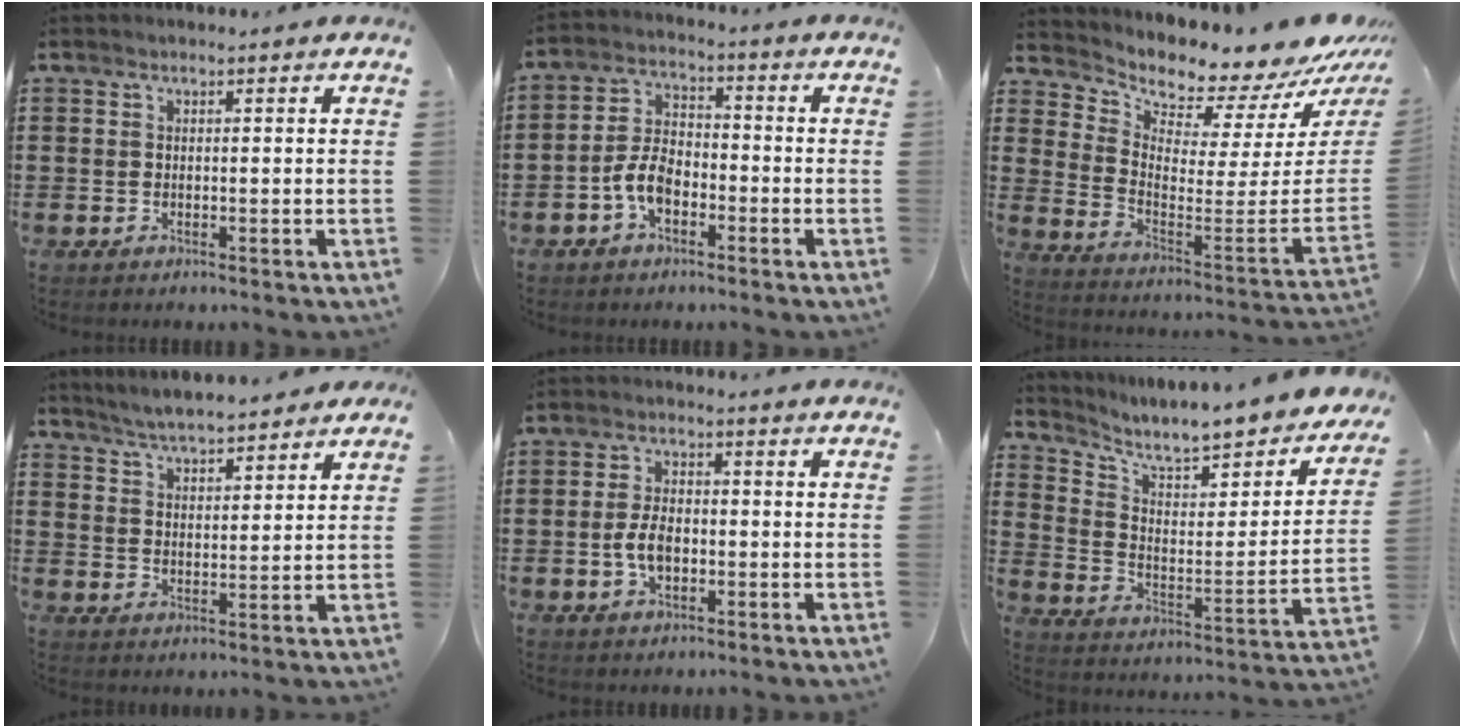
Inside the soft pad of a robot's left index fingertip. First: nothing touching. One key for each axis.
{"total": 5.9, "fx": -2.7, "fy": 3.1, "fz": 4.2, "tx": -0.100, "ty": 0.004, "tz": -0.057}
{"total": 5.0, "fx": 4.8, "fy": 1.1, "fz": 0.5, "tx": -0.031, "ty": -0.076, "tz": 0.076}
{"total": 4.7, "fx": 4.6, "fy": 0.4, "fz": 0.8, "tx": -0.034, "ty": -0.013, "tz": 0.083}
{"total": 4.5, "fx": -0.9, "fy": 2.4, "fz": 3.8, "tx": -0.089, "ty": -0.002, "tz": -0.021}
{"total": 7.4, "fx": 6.4, "fy": 0.9, "fz": 3.4, "tx": -0.091, "ty": -0.056, "tz": 0.103}